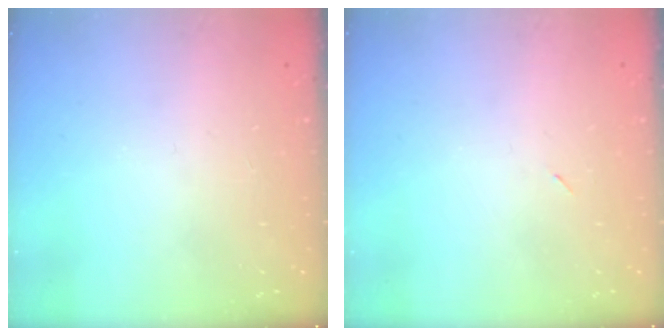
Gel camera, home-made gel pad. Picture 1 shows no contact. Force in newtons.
{"total": 2.3, "press": 1.9, "slide": 1.2}